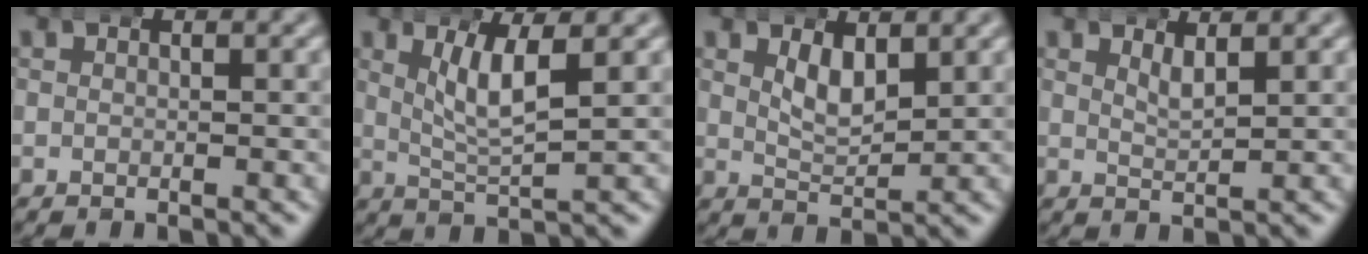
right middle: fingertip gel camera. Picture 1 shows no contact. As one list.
[{"total": 4.2, "force": [1.8, 0.8, 3.7], "torque": [-0.067, -0.006, 0.038]}, {"total": 3.1, "force": [1.6, 1.4, 2.2], "torque": [-0.043, -0.015, 0.034]}, {"total": 2.0, "force": [1.6, 0.2, 1.2], "torque": [-0.025, -0.008, 0.034]}]